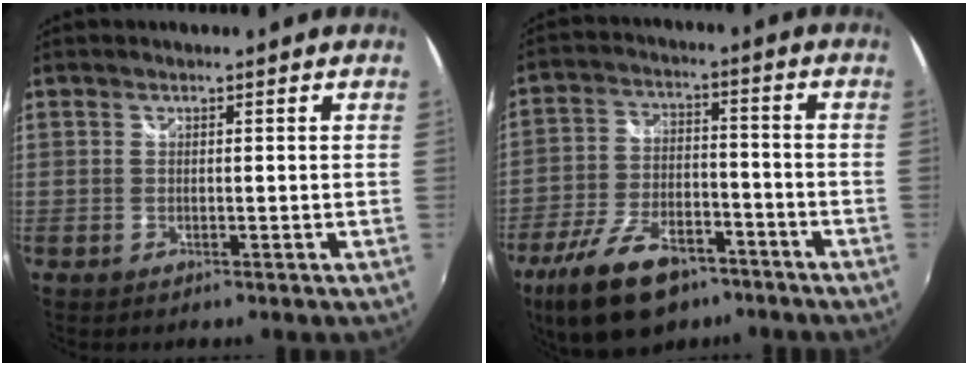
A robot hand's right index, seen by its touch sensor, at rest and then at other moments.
{"total": 16.3, "force": [-10.6, 7.9, 9.5], "torque": [-0.204, -0.017, -0.179]}